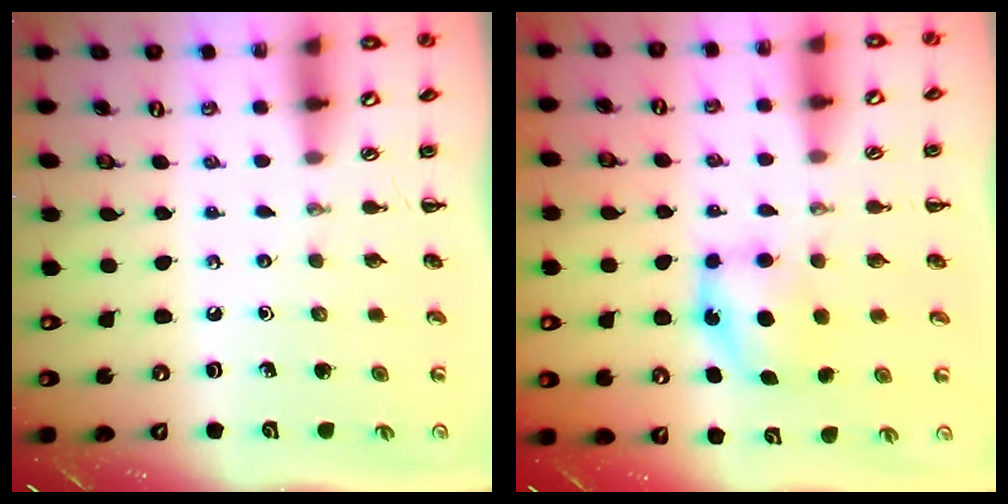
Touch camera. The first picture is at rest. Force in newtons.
{"total": 5.8, "press": 5.8, "slide": 0.9}